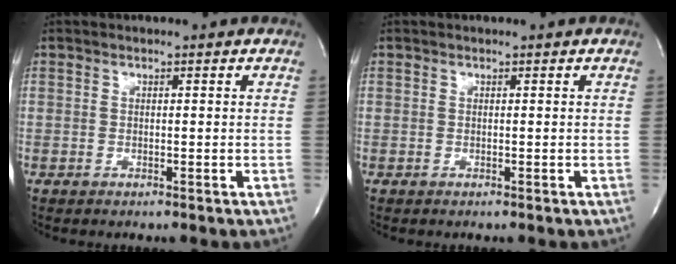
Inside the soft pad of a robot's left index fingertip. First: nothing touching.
{"total": 0.0}